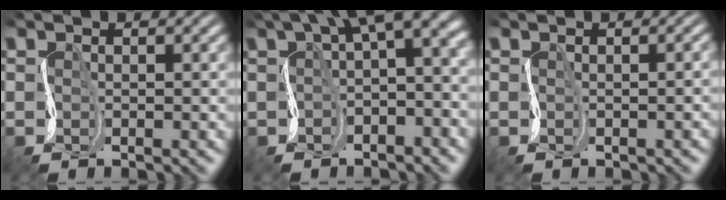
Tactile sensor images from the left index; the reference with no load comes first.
{"total": 8.6, "force": [2.1, 3.8, 7.4], "torque": [-0.100, 0.008, 0.033]}
{"total": 1.6, "force": [-0.5, 0.9, 1.2], "torque": [-0.004, 0.007, -0.004]}